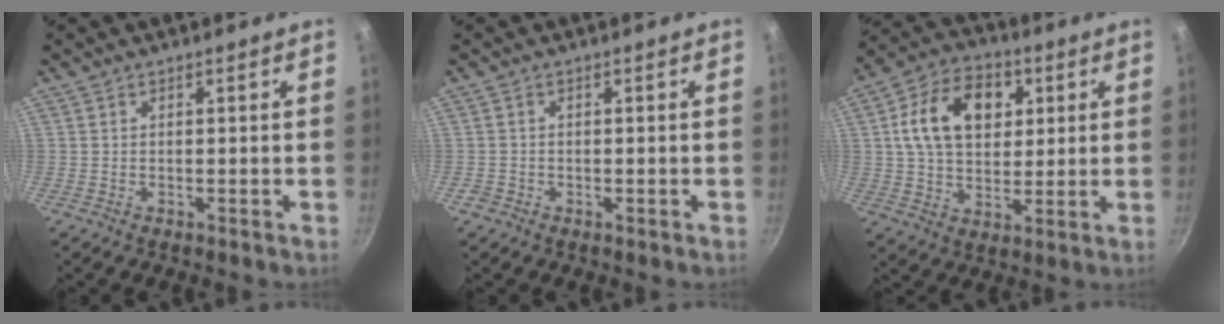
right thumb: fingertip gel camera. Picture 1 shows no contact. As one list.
[{"total": 1.1, "force": [-0.7, 0.9, 0.3], "torque": [-0.006, 0.001, -0.011]}, {"total": 15.7, "force": [4.1, 11.0, 10.4], "torque": [-0.147, 0.007, 0.059]}]